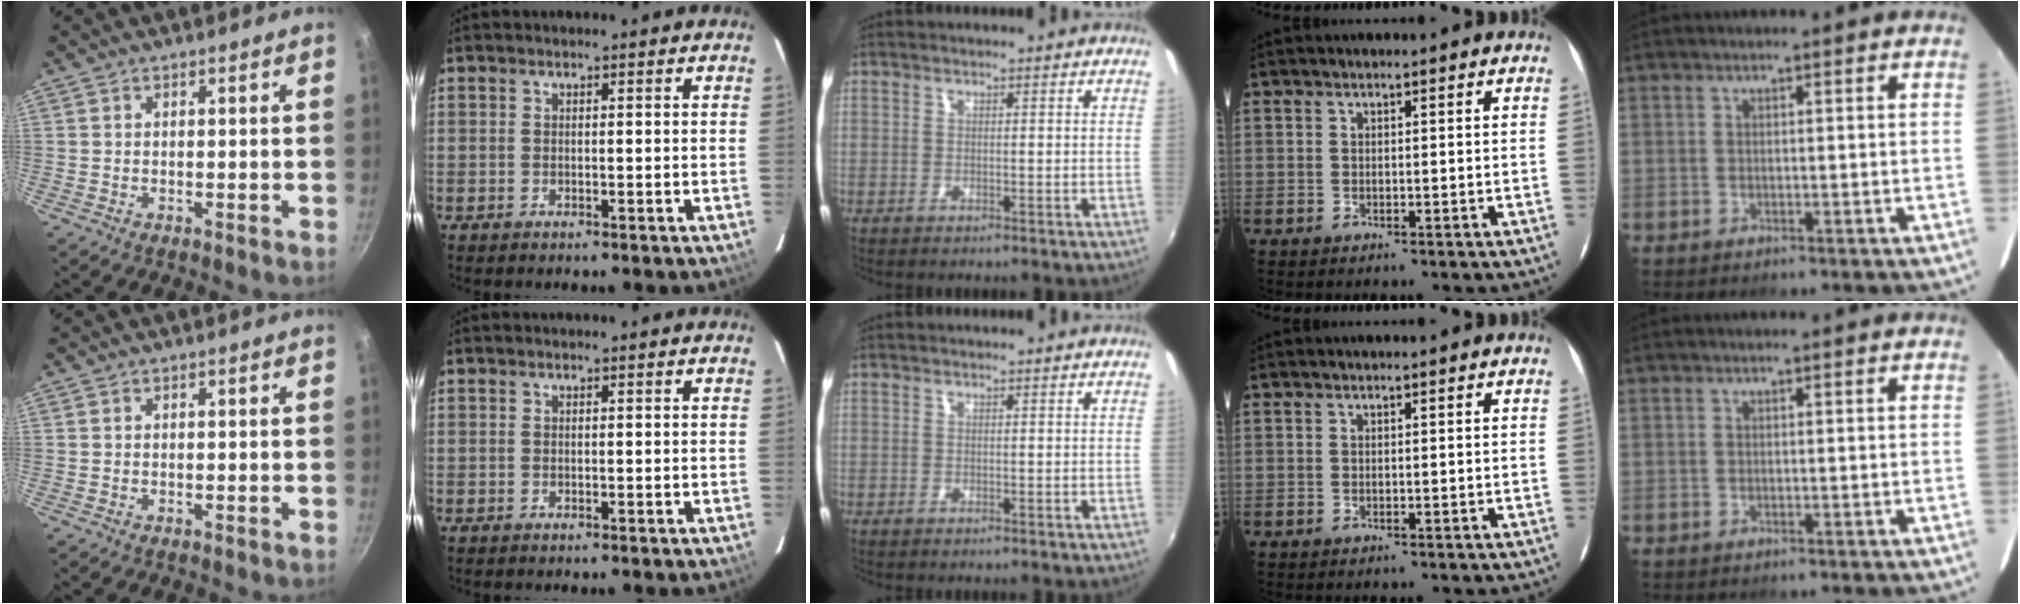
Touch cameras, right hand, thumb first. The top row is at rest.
{}